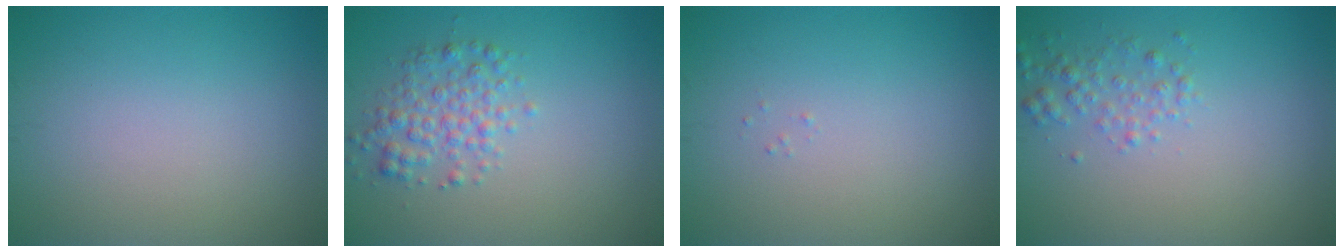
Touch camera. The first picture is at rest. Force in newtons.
{"total": 2.9, "press": 2.9, "slide": 0.1}
{"total": 0.0}
{"total": 1.8, "press": 1.8, "slide": 0.1}